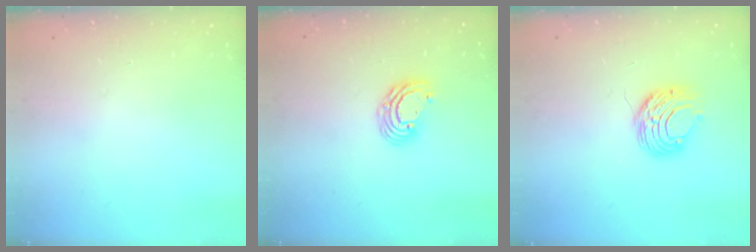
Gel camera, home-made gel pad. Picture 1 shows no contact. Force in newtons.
{"total": 7.0, "press": 7.0, "slide": 0.8}
{"total": 9.2, "press": 9.1, "slide": 0.8}